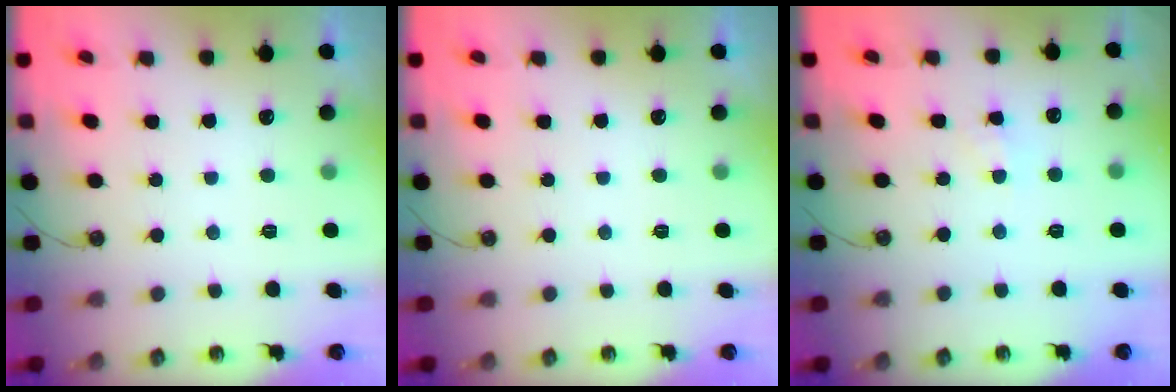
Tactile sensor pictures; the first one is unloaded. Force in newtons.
{"total": 0.0}
{"total": 2.5, "press": 2.4, "slide": 0.4}